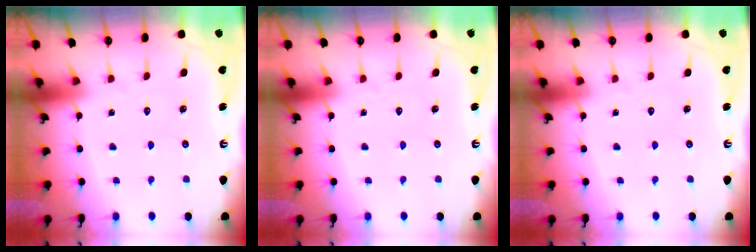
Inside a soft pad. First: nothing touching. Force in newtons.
{"total": 0.0}
{"total": 0.0}